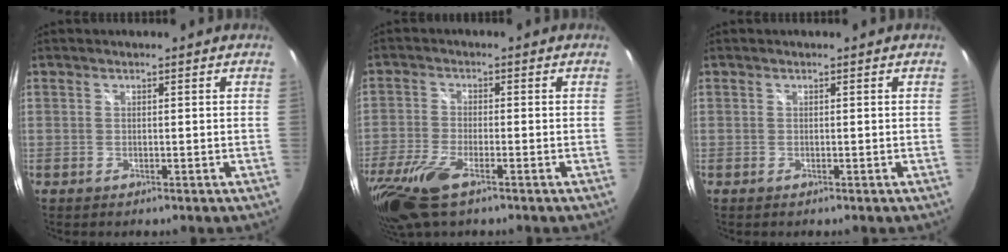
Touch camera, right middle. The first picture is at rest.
{"total": 11.2, "force": [-7.0, 3.6, 8.0], "torque": [-0.189, -0.037, -0.140]}
{"total": 0.0}